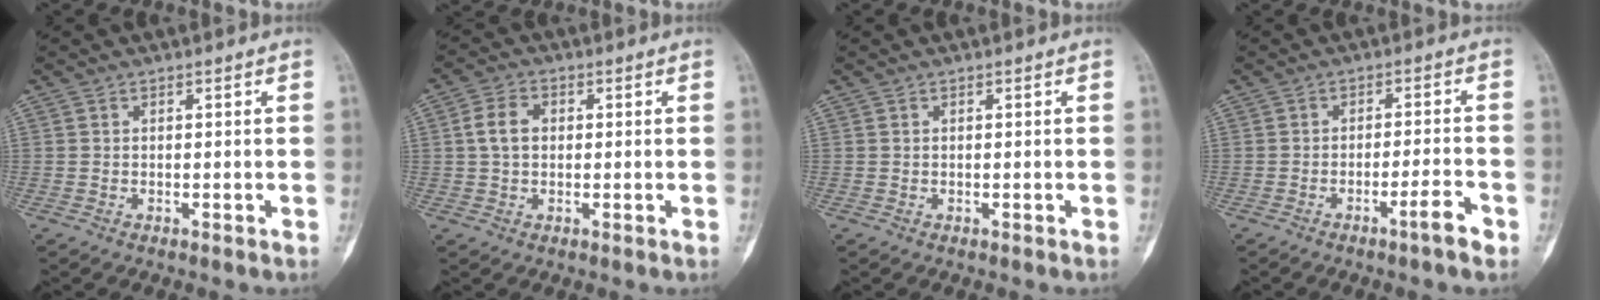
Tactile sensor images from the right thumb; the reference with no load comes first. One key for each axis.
{"total": 5.2, "fx": 0.7, "fy": 3.7, "fz": 3.6, "tx": -0.064, "ty": 0.010, "tz": 0.008}
{"total": 0.0}
{"total": 4.6, "fx": -2.8, "fy": 0.3, "fz": 3.6, "tx": -0.061, "ty": 0.018, "tz": -0.044}